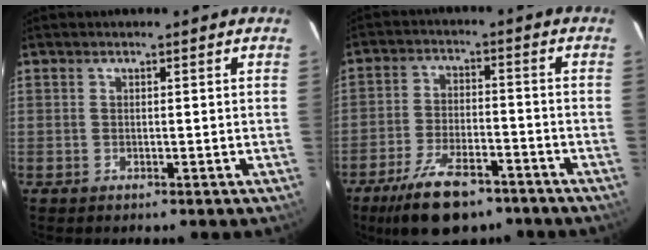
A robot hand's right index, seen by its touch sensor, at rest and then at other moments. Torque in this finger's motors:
{"motor_torque": [1.22, -0.92, 0.47, 0.09]}